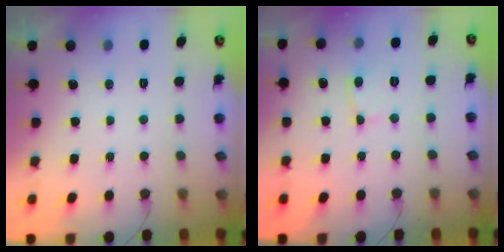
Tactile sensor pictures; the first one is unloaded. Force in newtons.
{"total": 4.0, "press": 3.9, "slide": 0.5}